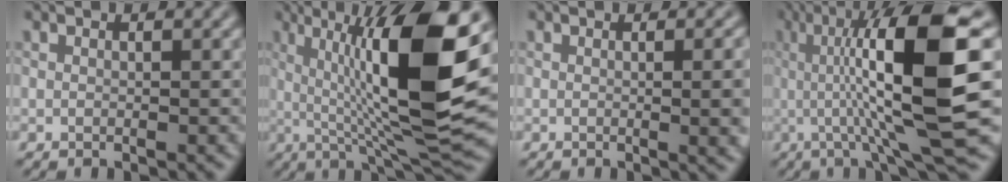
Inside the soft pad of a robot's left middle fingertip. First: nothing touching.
{"total": 12.9, "force": [1.8, 2.5, 12.5], "torque": [-0.199, 0.006, 0.040]}
{"total": 5.3, "force": [0.2, 2.3, 4.8], "torque": [-0.018, 0.020, 0.008]}
{"total": 12.2, "force": [0.4, 1.9, 12.0], "torque": [-0.189, 0.011, 0.022]}